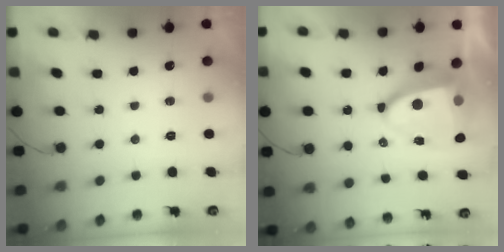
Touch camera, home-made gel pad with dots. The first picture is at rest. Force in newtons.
{"total": 10.2, "press": 10.1, "slide": 1.2}